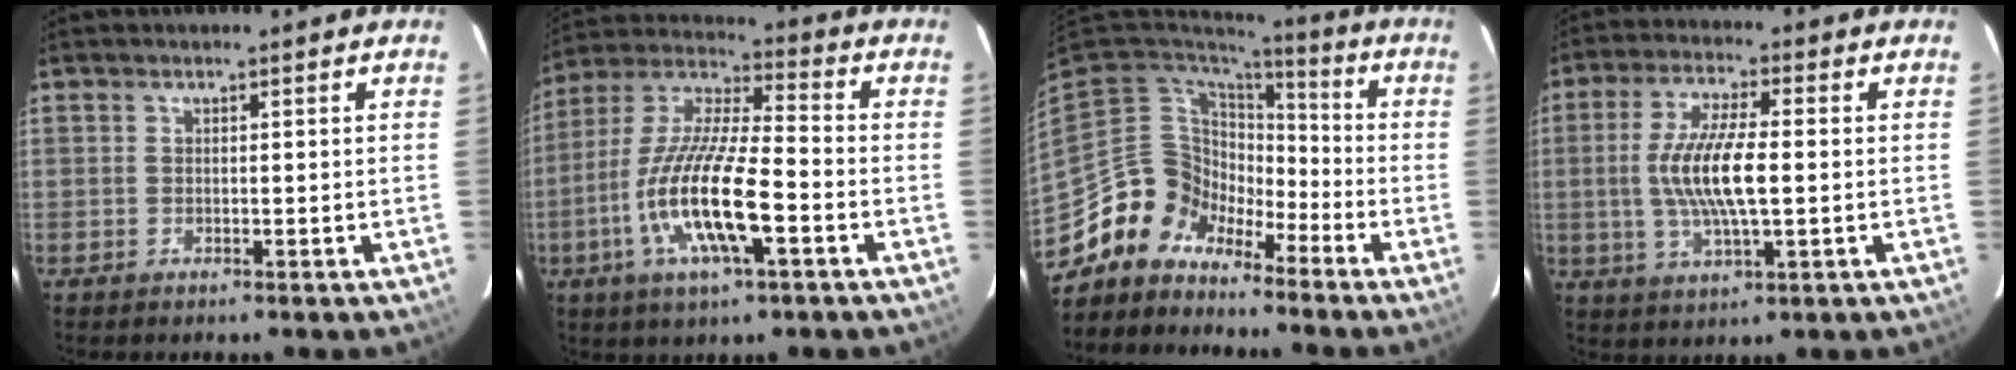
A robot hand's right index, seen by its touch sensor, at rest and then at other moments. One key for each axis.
{"total": 17.3, "fx": -5.8, "fy": 4.1, "fz": 15.7, "tx": -0.319, "ty": -0.014, "tz": -0.116}
{"total": 10.7, "fx": -8.6, "fy": 6.4, "fz": 0.6, "tx": -0.024, "ty": 0.041, "tz": -0.173}
{"total": 11.2, "fx": -0.4, "fy": 2.8, "fz": 10.8, "tx": -0.214, "ty": -0.001, "tz": -0.006}